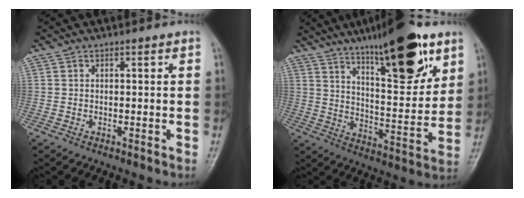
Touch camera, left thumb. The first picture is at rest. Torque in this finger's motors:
{"motor_torque": [0.58, 0.56, 1.65, -1.12, 0.21]}